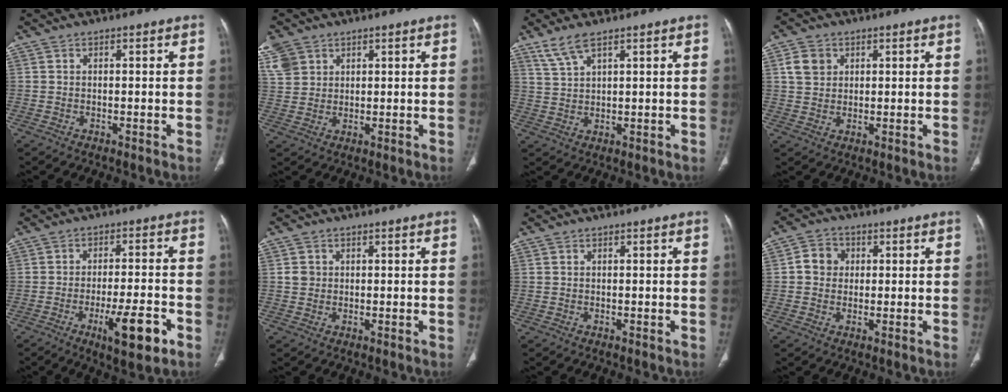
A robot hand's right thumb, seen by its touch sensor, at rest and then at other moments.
{"total": 10.1, "force": [5.2, 7.7, 3.9], "torque": [-0.096, 0.004, 0.111]}
{"total": 4.4, "force": [3.1, 1.0, 2.9], "torque": [-0.069, -0.004, 0.073]}
{"total": 4.5, "force": [1.6, 3.7, 1.9], "torque": [-0.021, 0.000, 0.031]}
{"total": 10.0, "force": [-4.6, 2.3, 8.5], "torque": [-0.133, 0.013, -0.065]}
{"total": 1.9, "force": [0.3, 1.7, 0.6], "torque": [-0.004, 0.001, 0.007]}
{"total": 0.0}
{"total": 4.8, "force": [0.6, 4.4, 2.0], "torque": [-0.016, 0.009, 0.003]}